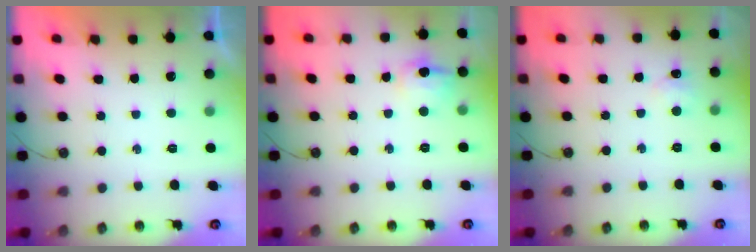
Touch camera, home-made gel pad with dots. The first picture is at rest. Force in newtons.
{"total": 10.5, "press": 10.5, "slide": 1.0}
{"total": 5.0, "press": 5.0, "slide": 0.7}